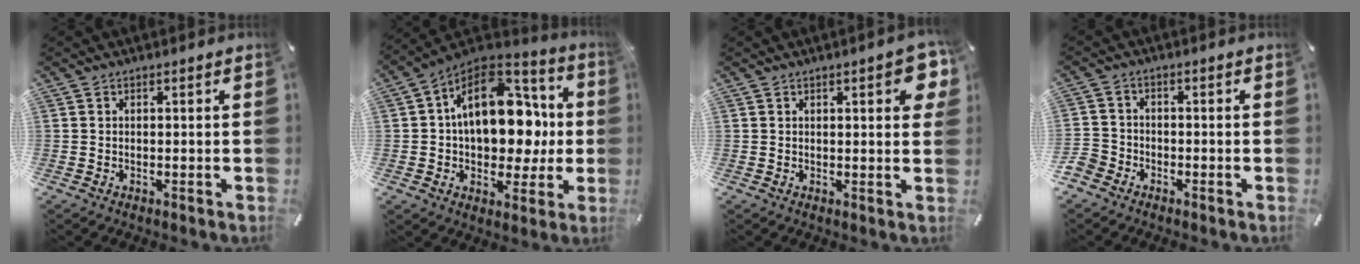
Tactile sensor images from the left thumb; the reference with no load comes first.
{"total": 19.4, "force": [2.7, 13.9, 13.4], "torque": [-0.198, -0.007, 0.051]}
{"total": 6.1, "force": [2.3, 2.1, 5.3], "torque": [-0.070, -0.005, 0.034]}
{"total": 4.1, "force": [-2.6, 3.1, 0.9], "torque": [-0.033, 0.009, -0.055]}